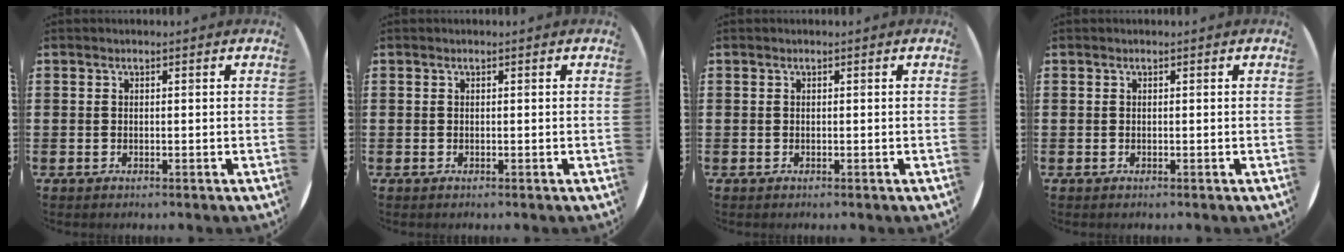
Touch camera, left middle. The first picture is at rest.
{"total": 0.0}
{"total": 0.0}
{"total": 0.0}